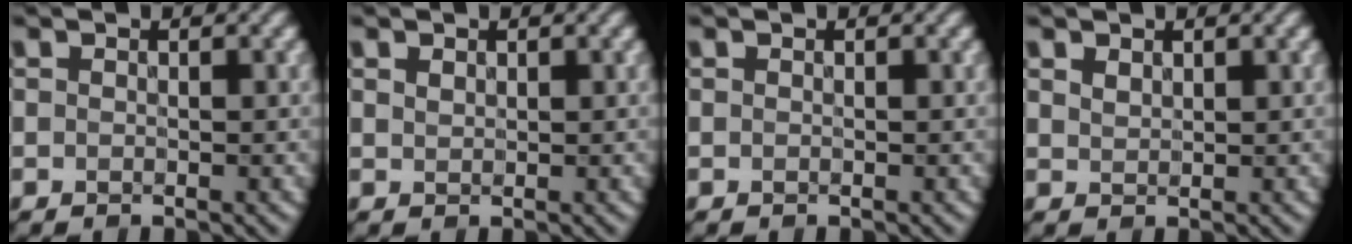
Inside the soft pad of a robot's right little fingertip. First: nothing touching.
{"total": 0.8, "force": [0.5, 0.6, 0.4], "torque": [-0.010, 0.001, 0.010]}
{"total": 0.0}
{"total": 1.2, "force": [0.7, 0.8, 0.6], "torque": [-0.015, 0.000, 0.016]}